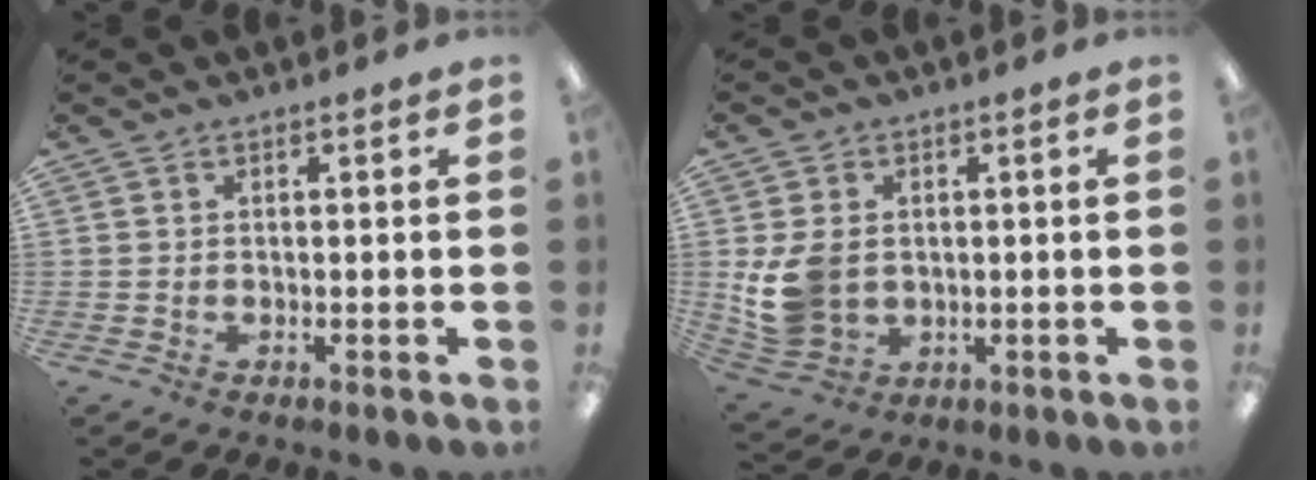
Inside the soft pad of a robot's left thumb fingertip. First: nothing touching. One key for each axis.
{"total": 9.3, "fx": 0.2, "fy": 7.5, "fz": 5.5, "tx": -0.125, "ty": 0.007, "tz": 0.005}